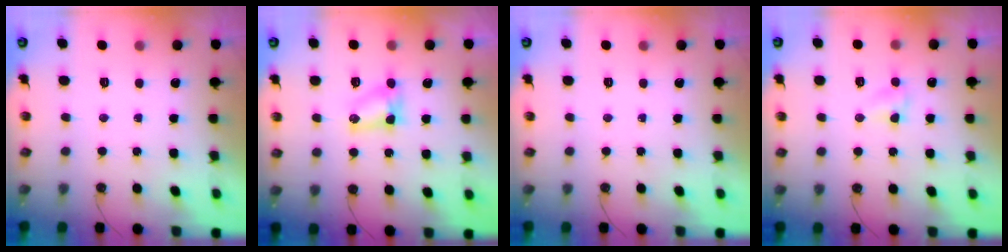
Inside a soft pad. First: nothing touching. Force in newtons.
{"total": 4.1, "press": 4.1, "slide": 0.5}
{"total": 0.0}
{"total": 3.3, "press": 3.2, "slide": 0.5}